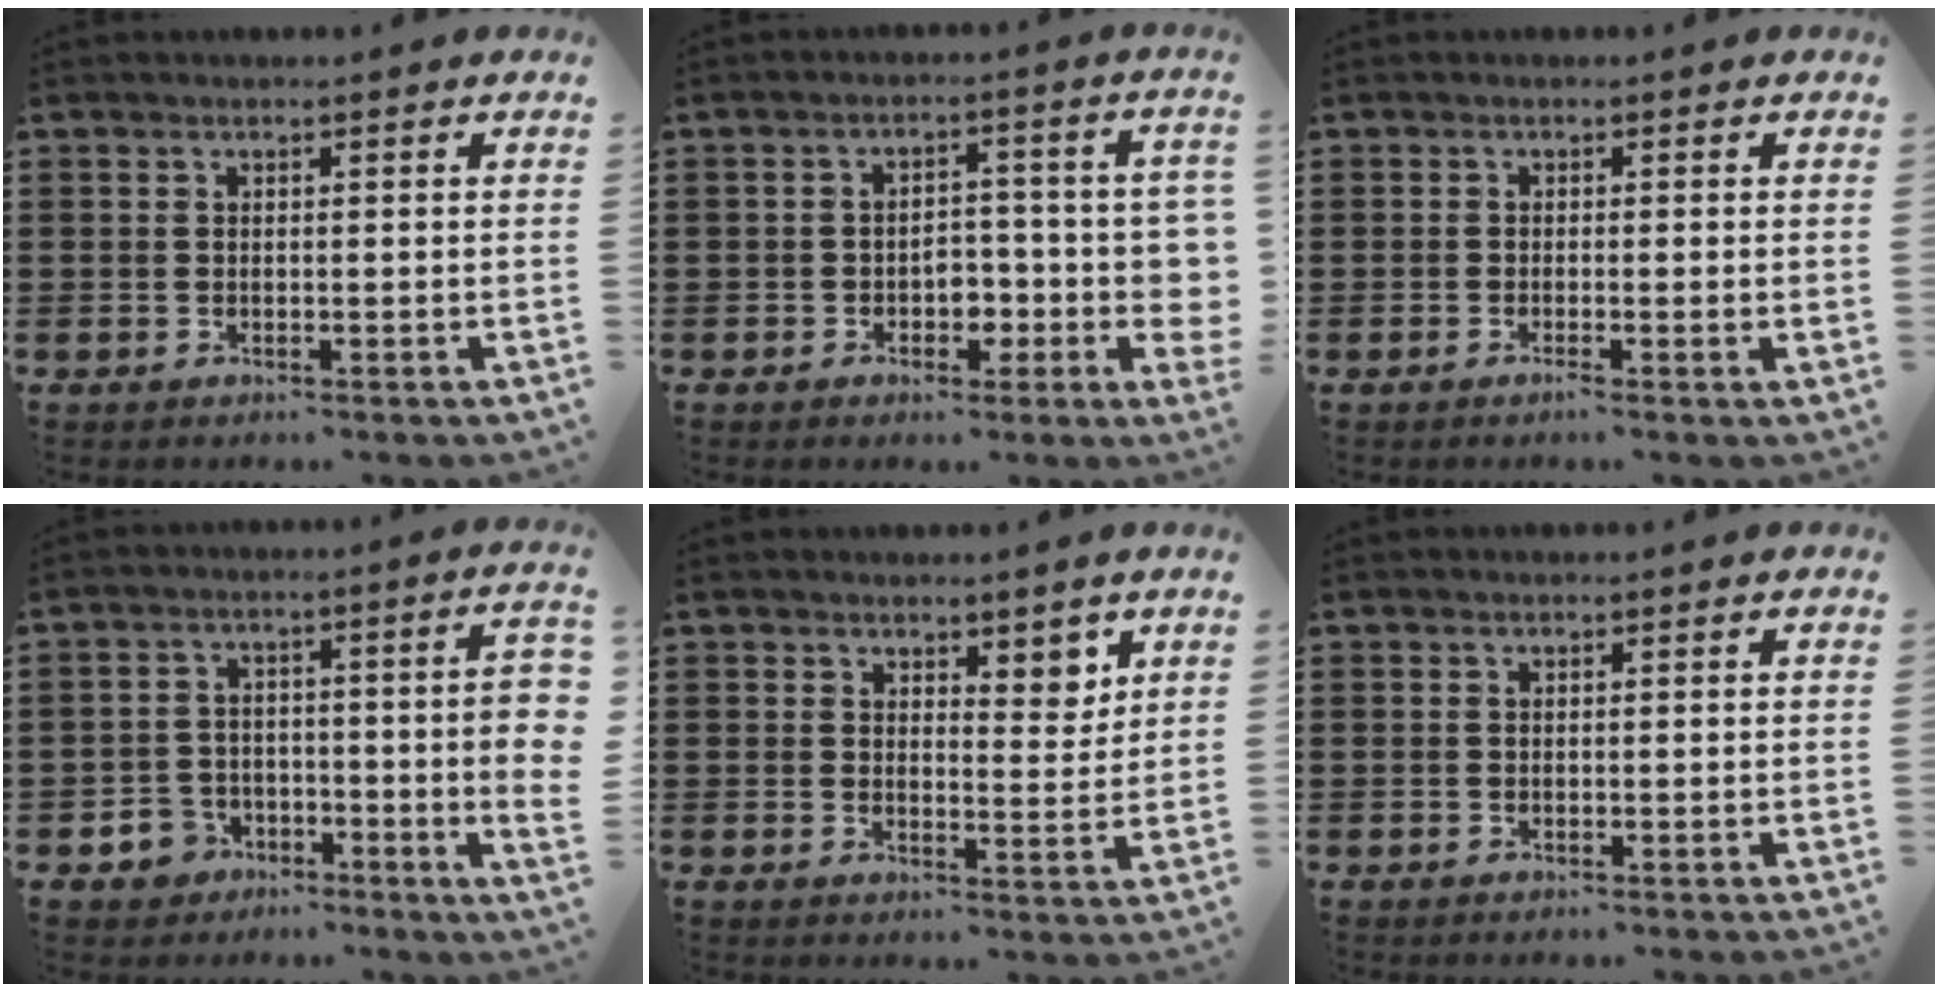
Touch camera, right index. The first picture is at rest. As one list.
[{"total": 4.7, "force": [-1.7, 3.2, 3.1], "torque": [-0.043, 0.002, -0.035]}, {"total": 1.0, "force": [-0.4, -0.1, 0.9], "torque": [-0.015, -0.006, -0.007]}, {"total": 6.5, "force": [-2.8, 3.1, 4.9], "torque": [-0.093, 0.010, -0.054]}, {"total": 3.8, "force": [3.2, 1.7, 1.3], "torque": [-0.018, -0.002, 0.055]}, {"total": 0.0}]